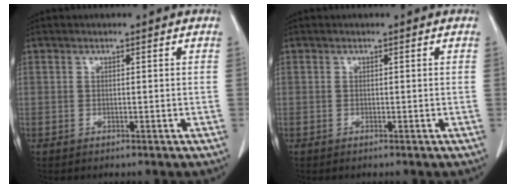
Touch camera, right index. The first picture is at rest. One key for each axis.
{"total": 0.0}